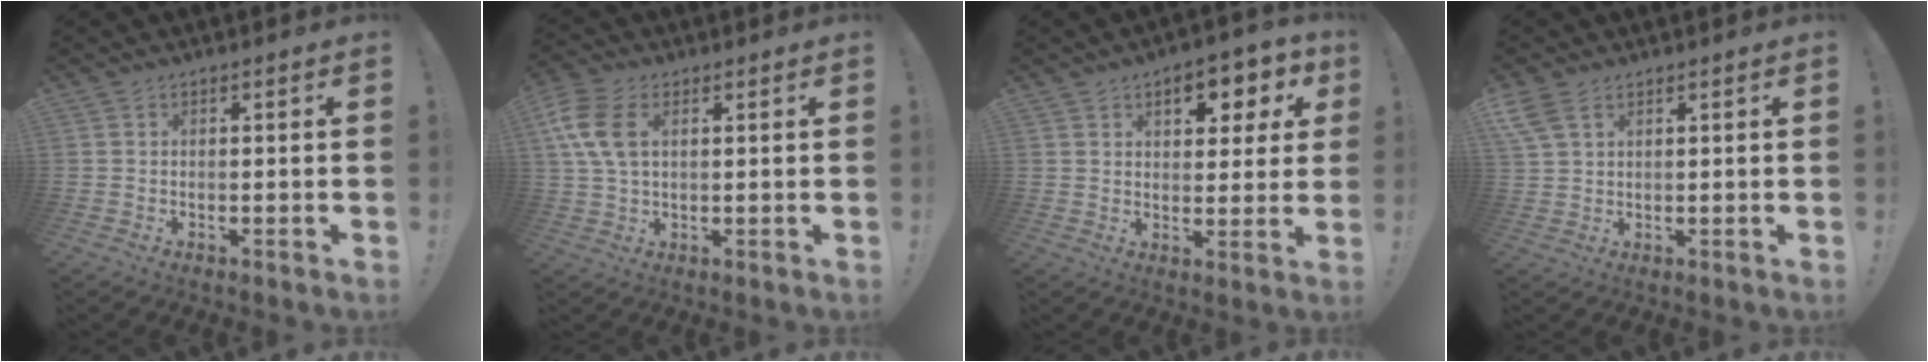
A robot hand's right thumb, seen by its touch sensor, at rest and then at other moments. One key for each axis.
{"total": 10.4, "fx": 3.1, "fy": 6.3, "fz": 7.7, "tx": -0.168, "ty": 0.003, "tz": 0.060}
{"total": 9.1, "fx": 4.2, "fy": 4.8, "fz": 6.4, "tx": -0.073, "ty": -0.019, "tz": 0.070}
{"total": 5.6, "fx": 3.3, "fy": 2.8, "fz": 3.5, "tx": -0.064, "ty": -0.008, "tz": 0.067}